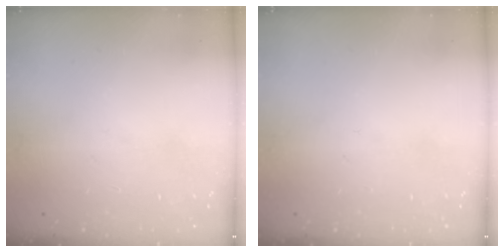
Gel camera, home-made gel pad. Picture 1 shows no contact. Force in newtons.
{"total": 0.0}